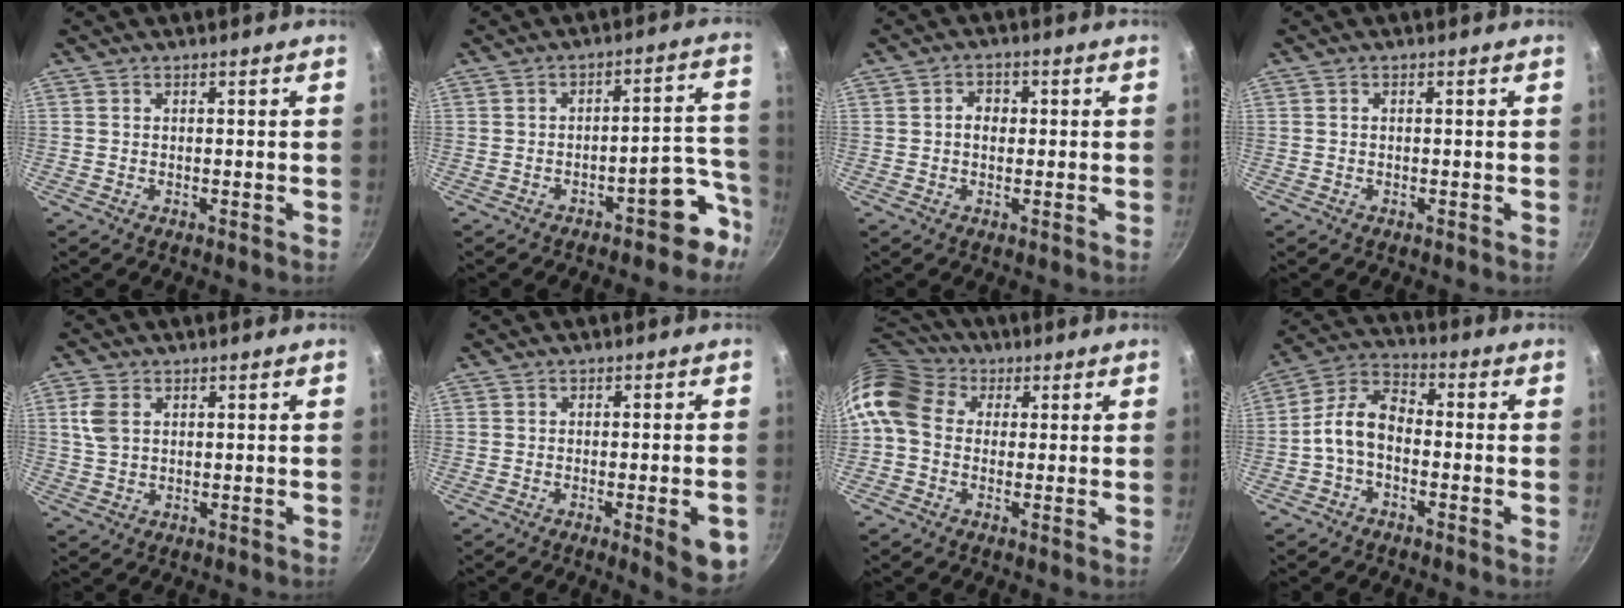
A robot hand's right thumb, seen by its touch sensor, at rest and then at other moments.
{"total": 8.8, "force": [-5.7, 3.8, 5.5], "torque": [-0.011, 0.080, -0.068]}
{"total": 3.5, "force": [0.2, 2.6, 2.2], "torque": [-0.020, 0.010, -0.001]}
{"total": 0.6, "force": [-0.1, 0.4, 0.5], "torque": [-0.014, 0.006, -0.002]}
{"total": 4.8, "force": [1.4, 3.3, 3.3], "torque": [-0.068, 0.001, 0.028]}
{"total": 7.7, "force": [-2.9, 1.6, 7.0], "torque": [-0.071, 0.006, -0.035]}
{"total": 12.1, "force": [2.3, 9.6, 7.0], "torque": [-0.130, 0.023, 0.022]}
{"total": 8.6, "force": [-2.3, 5.2, 6.4], "torque": [-0.117, 0.044, -0.059]}